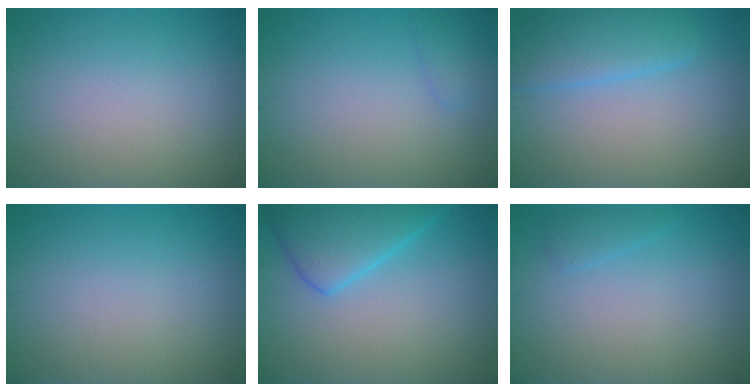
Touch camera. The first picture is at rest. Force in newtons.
{"total": 1.0, "press": 1.0, "slide": 0.1}
{"total": 2.7, "press": 2.7, "slide": 0.0}
{"total": 0.0}
{"total": 5.4, "press": 5.4, "slide": 0.3}
{"total": 1.1, "press": 1.1, "slide": 0.1}